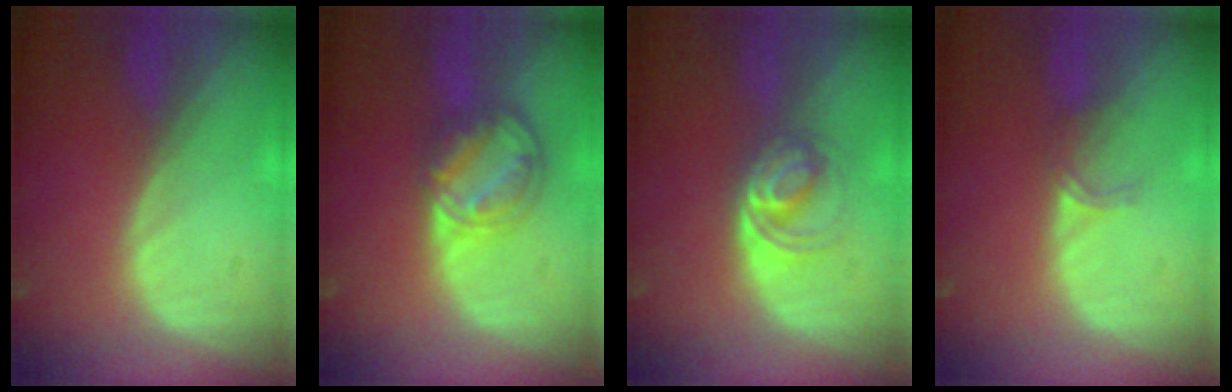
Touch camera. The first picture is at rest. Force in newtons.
{"total": 8.2, "press": 7.0, "slide": 4.2}
{"total": 5.2, "press": 5.0, "slide": 1.2}
{"total": 2.2, "press": 1.7, "slide": 1.3}